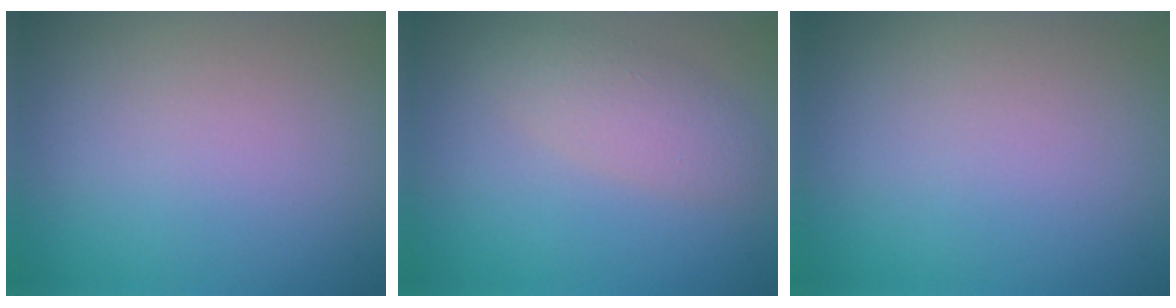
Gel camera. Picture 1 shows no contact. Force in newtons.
{"total": 2.6, "press": 2.6, "slide": 0.1}
{"total": 0.0}